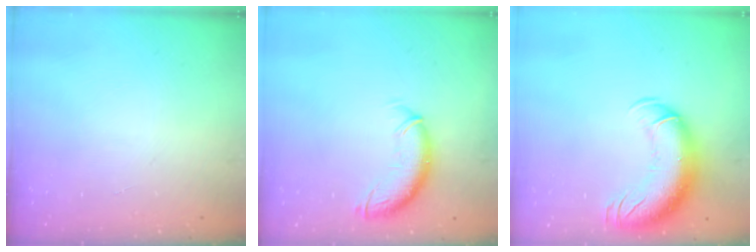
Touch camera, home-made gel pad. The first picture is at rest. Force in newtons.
{"total": 10.4, "press": 10.3, "slide": 0.9}
{"total": 14.6, "press": 14.2, "slide": 3.3}